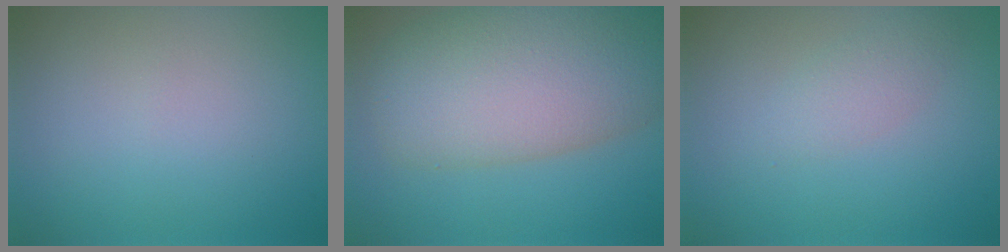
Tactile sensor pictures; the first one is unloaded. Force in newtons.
{"total": 11.1, "press": 11.0, "slide": 0.6}
{"total": 1.6, "press": 1.6, "slide": 0.1}